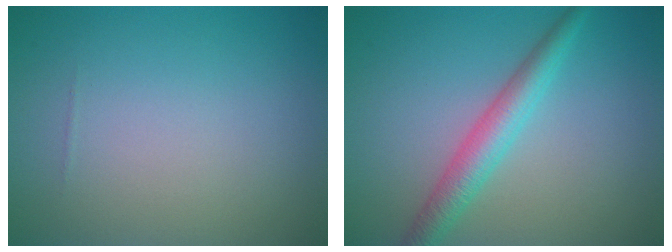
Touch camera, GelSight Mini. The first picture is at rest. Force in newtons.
{"total": 3.6, "press": 3.6, "slide": 0.0}